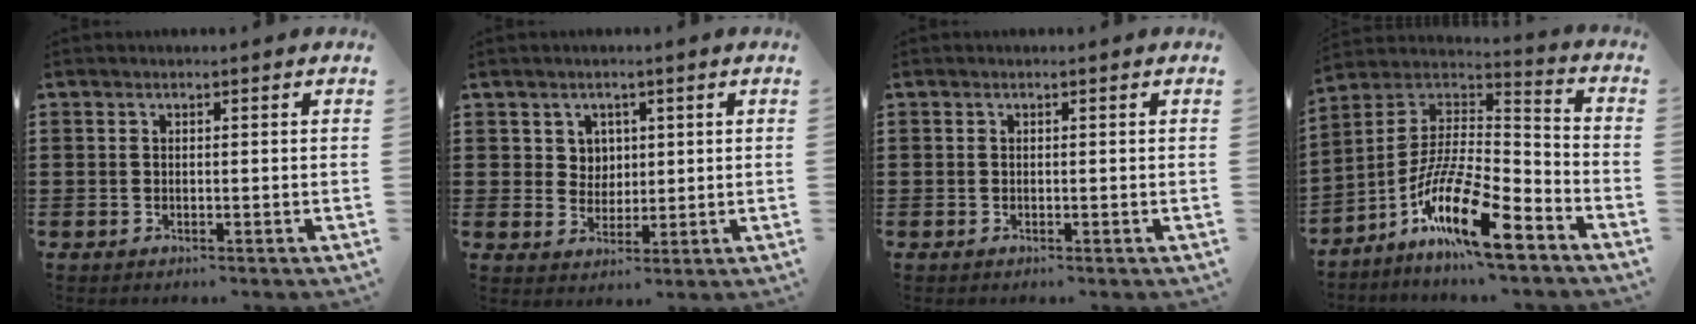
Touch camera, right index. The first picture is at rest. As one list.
[{"total": 3.6, "force": [1.6, 3.1, 0.7], "torque": [-0.029, 0.013, 0.028]}, {"total": 0.0}, {"total": 15.1, "force": [-9.2, 3.2, 11.5], "torque": [-0.233, 0.001, -0.170]}]